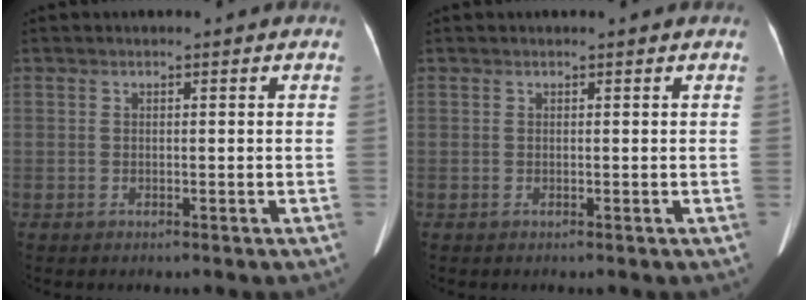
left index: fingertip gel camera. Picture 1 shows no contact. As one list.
[{"total": 0.0}]